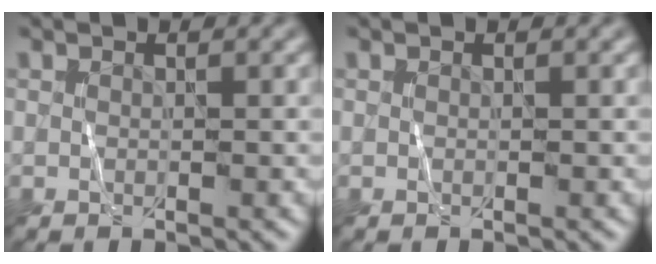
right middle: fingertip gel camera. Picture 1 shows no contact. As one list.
[{"total": 0.0}]